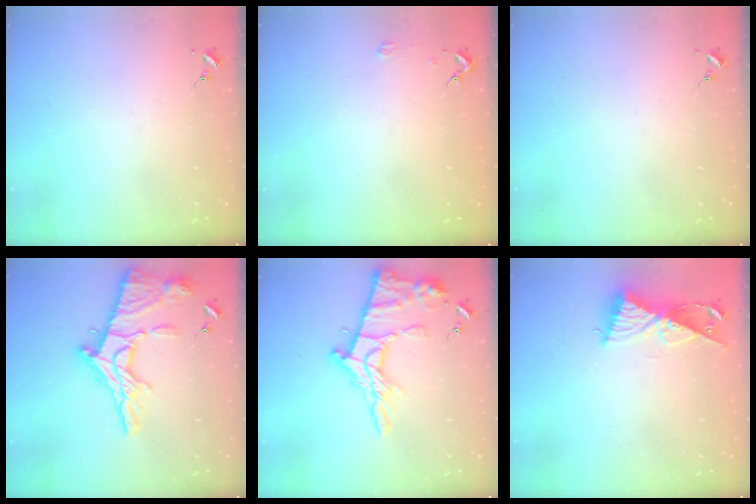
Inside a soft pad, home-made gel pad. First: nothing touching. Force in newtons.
{"total": 2.0, "press": 2.0, "slide": 0.2}
{"total": 0.0}
{"total": 21.7, "press": 21.7, "slide": 1.8}
{"total": 18.5, "press": 18.4, "slide": 1.5}
{"total": 9.9, "press": 9.9, "slide": 0.6}